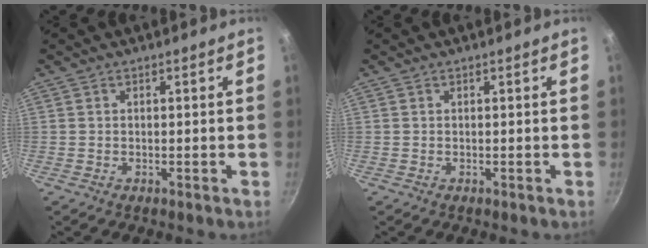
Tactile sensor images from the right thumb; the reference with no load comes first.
{"total": 0.0}